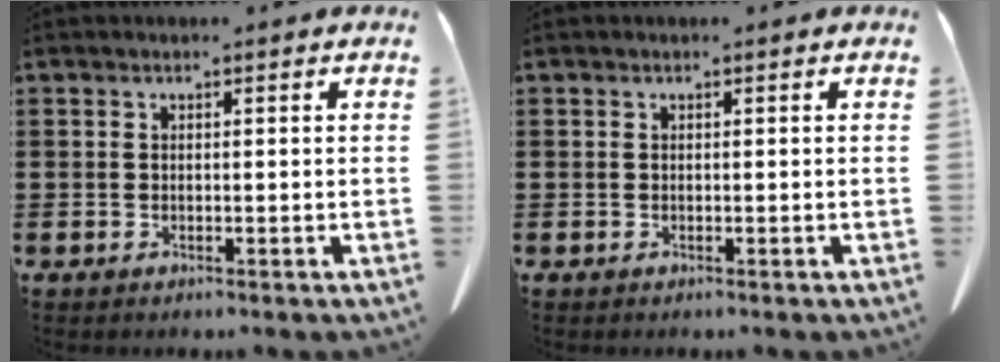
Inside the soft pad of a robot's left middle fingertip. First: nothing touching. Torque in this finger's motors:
{"motor_torque": [0.00, 0.00, 0.00, 0.00]}